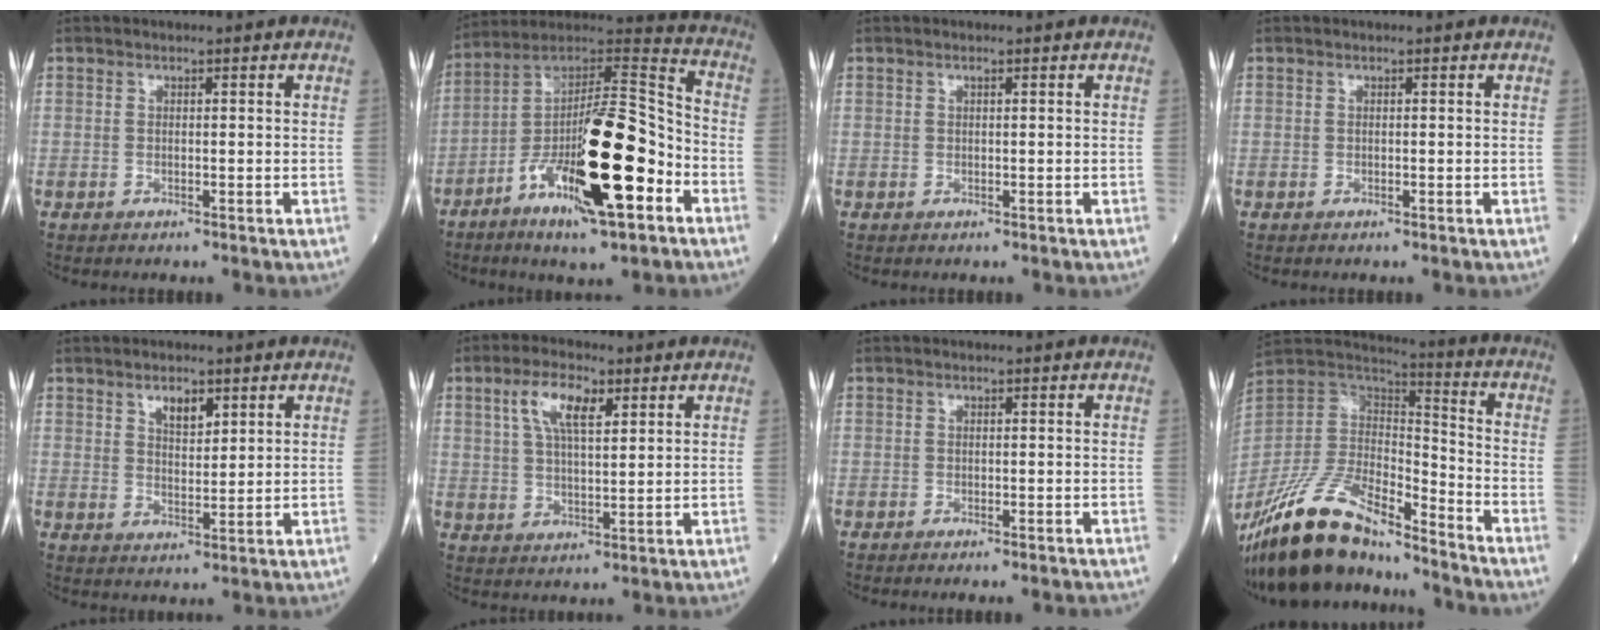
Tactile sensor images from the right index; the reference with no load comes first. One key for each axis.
{"total": 21.8, "fx": -8.1, "fy": 4.1, "fz": 19.8, "tx": -0.343, "ty": -0.006, "tz": -0.131}
{"total": 0.0}
{"total": 0.0}
{"total": 3.7, "fx": 2.2, "fy": 1.5, "fz": 2.5, "tx": -0.043, "ty": -0.001, "tz": 0.040}
{"total": 7.1, "fx": 3.2, "fy": 2.3, "fz": 5.9, "tx": -0.118, "ty": 0.012, "tz": 0.060}
{"total": 3.0, "fx": -2.6, "fy": 0.2, "fz": 1.3, "tx": -0.011, "ty": -0.004, "tz": -0.032}
{"total": 21.9, "fx": -18.1, "fy": 5.8, "fz": 10.9, "tx": -0.243, "ty": -0.006, "tz": -0.337}